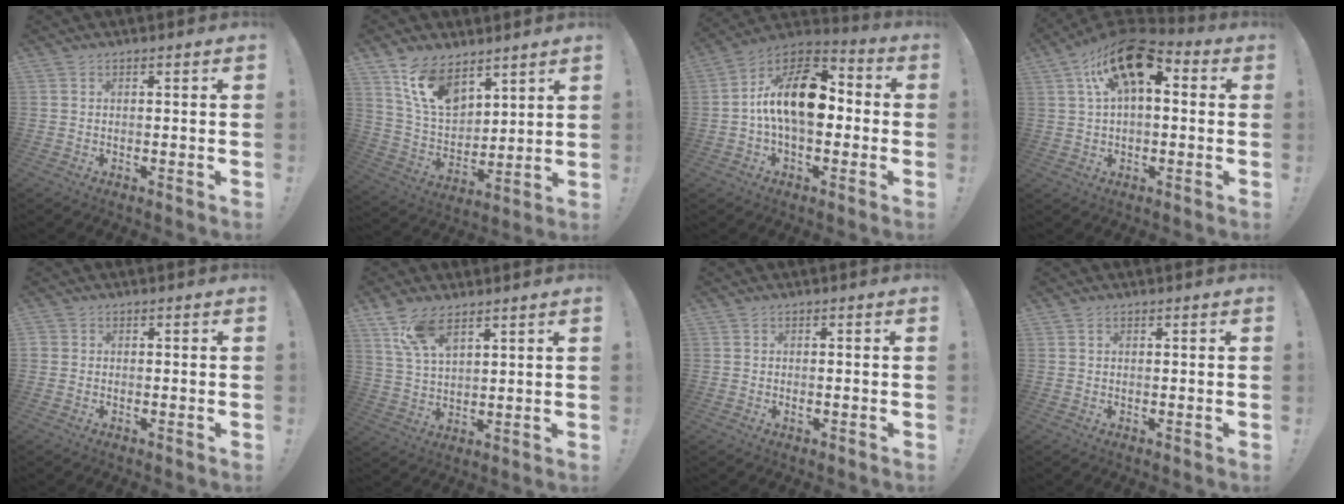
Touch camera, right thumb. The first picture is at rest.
{"total": 14.0, "force": [9.4, 7.8, 6.8], "torque": [-0.135, -0.048, 0.183]}
{"total": 18.7, "force": [1.0, 10.6, 15.4], "torque": [-0.255, 0.016, 0.020]}
{"total": 16.7, "force": [6.9, 8.6, 12.6], "torque": [-0.202, -0.025, 0.119]}
{"total": 1.5, "force": [-0.5, 1.4, 0.4], "torque": [-0.008, 0.007, -0.009]}
{"total": 10.0, "force": [6.6, 4.5, 6.0], "torque": [-0.108, -0.026, 0.125]}
{"total": 2.7, "force": [0.1, 2.7, 0.3], "torque": [0.005, -0.005, 0.001]}
{"total": 0.6, "force": [0.2, 0.5, 0.2], "torque": [-0.005, 0.003, 0.005]}